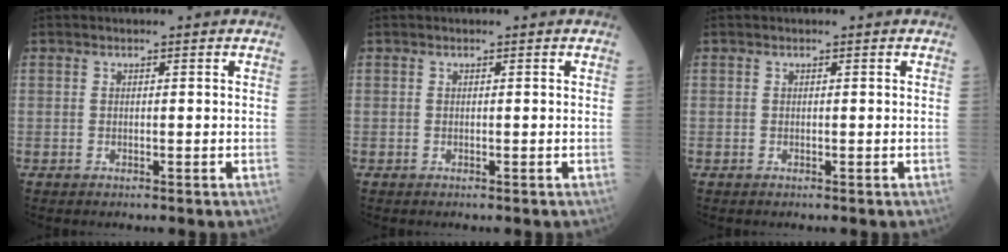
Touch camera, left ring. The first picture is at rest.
{"total": 0.0}
{"total": 0.0}